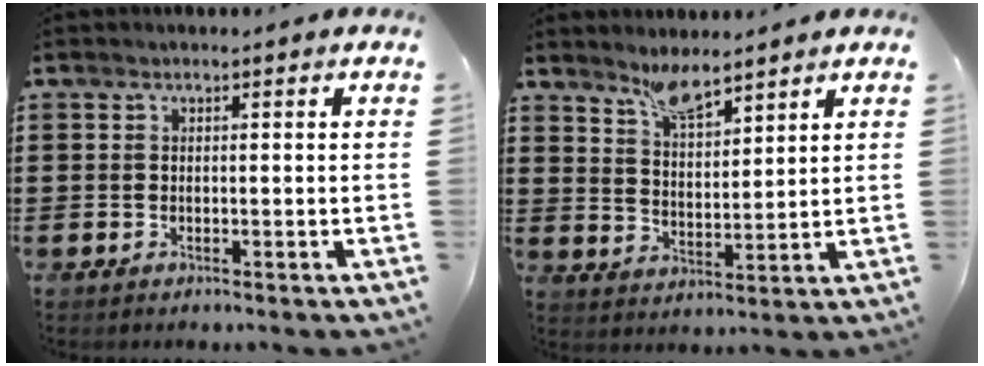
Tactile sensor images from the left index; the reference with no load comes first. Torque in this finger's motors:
{"motor_torque": [0.57, -0.30, 0.29, 0.04]}